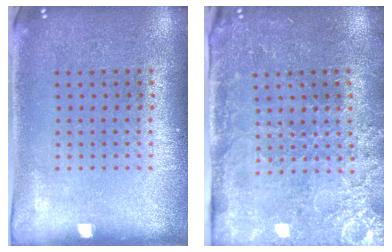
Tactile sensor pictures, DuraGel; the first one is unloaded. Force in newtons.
{"total": 3.4, "press": 3.4, "slide": 0.6}